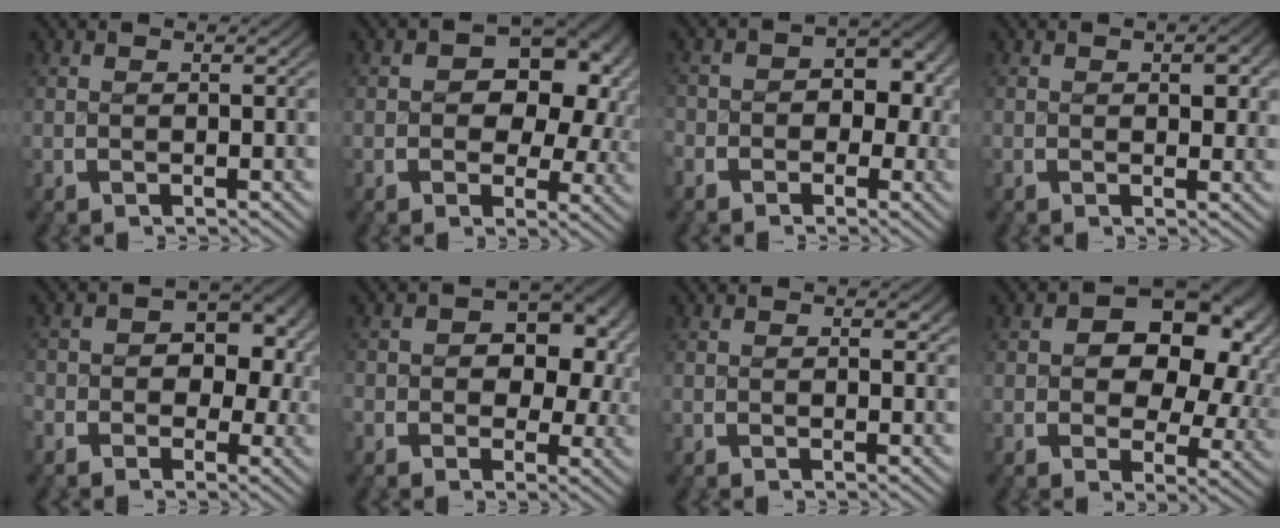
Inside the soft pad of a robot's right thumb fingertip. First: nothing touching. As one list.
[{"total": 8.3, "force": [1.1, 6.0, 5.5], "torque": [-0.070, -0.010, 0.012]}, {"total": 4.8, "force": [-1.0, 3.7, 2.8], "torque": [-0.031, -0.018, -0.018]}, {"total": 1.6, "force": [0.2, 1.2, 1.1], "torque": [-0.012, -0.004, -0.001]}, {"total": 6.1, "force": [-0.4, 4.6, 3.9], "torque": [-0.043, -0.021, -0.010]}, {"total": 6.8, "force": [0.1, 5.1, 4.5], "torque": [-0.051, -0.020, 0.000]}, {"total": 0.6, "force": [0.4, 0.3, 0.3], "torque": [0.000, -0.004, 0.004]}, {"total": 9.7, "force": [1.2, 6.8, 6.7], "torque": [-0.096, -0.013, 0.016]}]